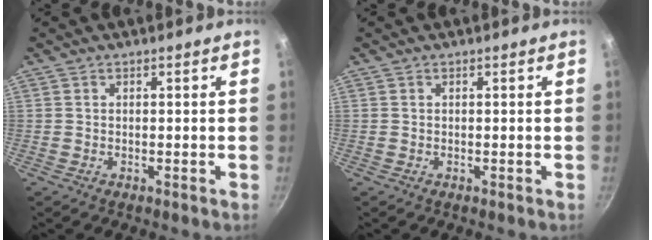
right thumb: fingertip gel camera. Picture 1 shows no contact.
{"total": 0.0}